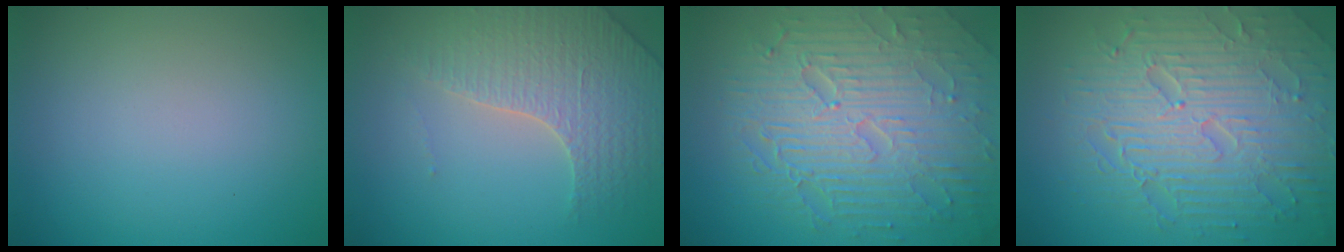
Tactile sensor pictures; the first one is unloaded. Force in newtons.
{"total": 3.8, "press": 3.6, "slide": 1.0}
{"total": 10.1, "press": 6.5, "slide": 7.7}
{"total": 8.8, "press": 6.2, "slide": 6.1}